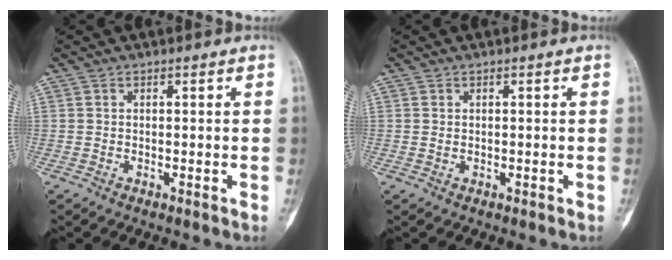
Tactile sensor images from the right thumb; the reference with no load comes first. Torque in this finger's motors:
{"motor_torque": [-0.53, -0.46, 0.29, 0.00, 0.00]}